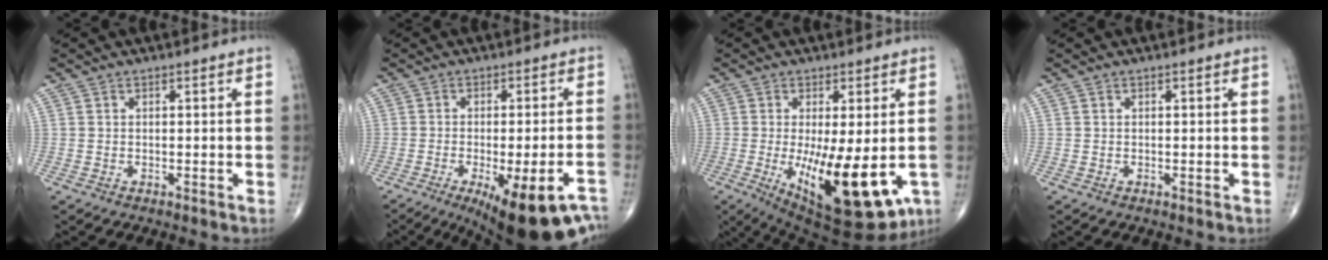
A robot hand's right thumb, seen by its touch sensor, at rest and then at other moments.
{"total": 17.8, "force": [-11.4, 5.0, 12.8], "torque": [-0.129, 0.030, -0.148]}
{"total": 18.1, "force": [-4.0, 6.4, 16.5], "torque": [-0.245, -0.035, -0.037]}
{"total": 0.0}